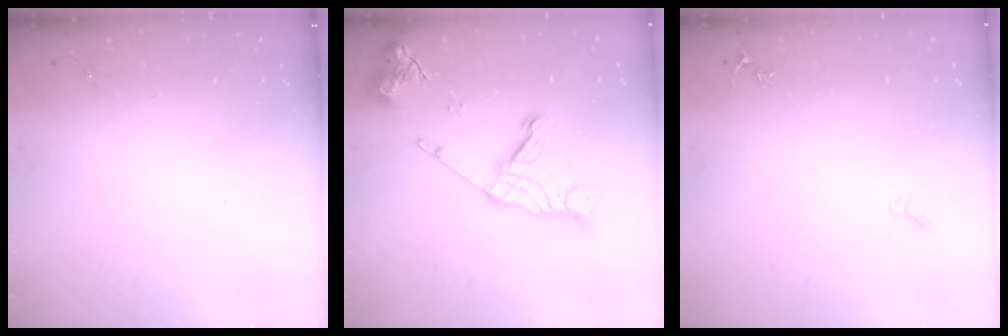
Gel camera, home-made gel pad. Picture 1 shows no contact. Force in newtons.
{"total": 18.6, "press": 18.5, "slide": 1.4}
{"total": 4.4, "press": 4.4, "slide": 0.4}